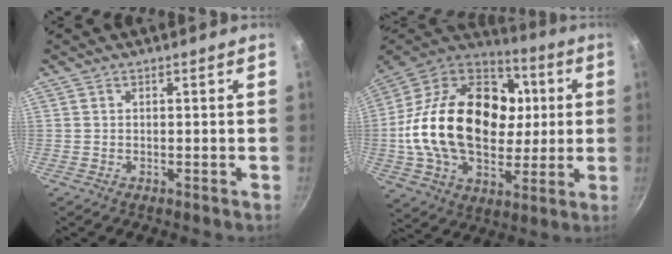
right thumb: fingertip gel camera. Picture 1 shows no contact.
{"total": 31.3, "force": [2.1, 21.7, 22.5], "torque": [-0.381, 0.027, 0.035]}